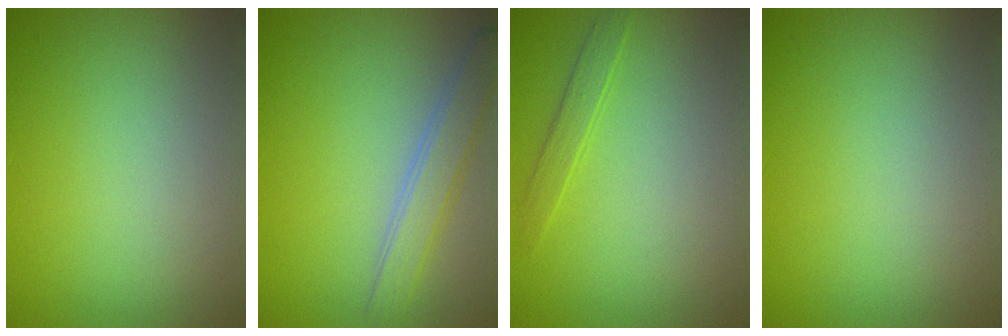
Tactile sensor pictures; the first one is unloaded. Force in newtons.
{"total": 3.1, "press": 3.0, "slide": 0.2}
{"total": 1.3, "press": 1.3, "slide": 0.1}
{"total": 0.0}